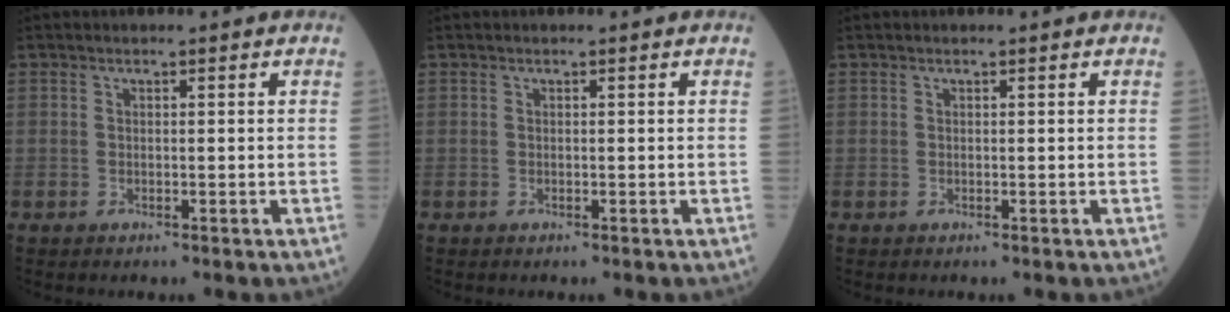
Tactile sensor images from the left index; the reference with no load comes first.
{"total": 0.0}
{"total": 0.0}